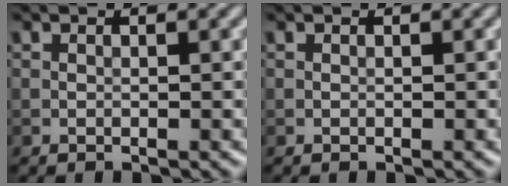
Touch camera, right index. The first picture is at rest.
{"total": 0.0}